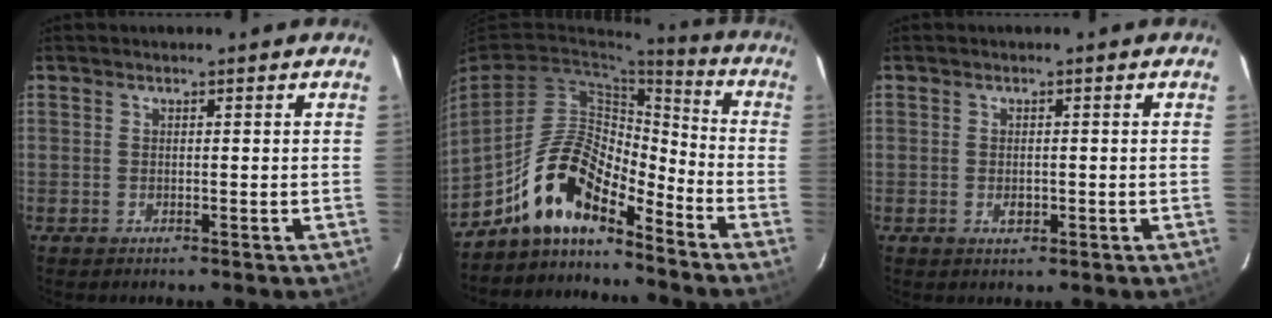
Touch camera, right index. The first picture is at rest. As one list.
[{"total": 12.6, "force": [-9.9, 3.9, 6.7], "torque": [-0.127, 0.023, -0.192]}, {"total": 1.9, "force": [-0.6, 1.2, 1.4], "torque": [-0.025, 0.000, -0.009]}]